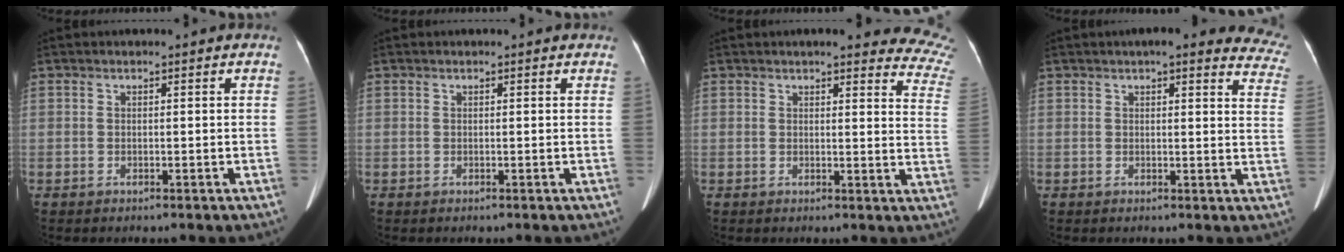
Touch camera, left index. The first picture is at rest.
{"total": 0.0}
{"total": 15.6, "force": [14.1, 2.5, 6.0], "torque": [-0.034, -0.051, 0.125]}
{"total": 15.8, "force": [14.1, 3.3, 6.3], "torque": [-0.035, -0.022, 0.128]}